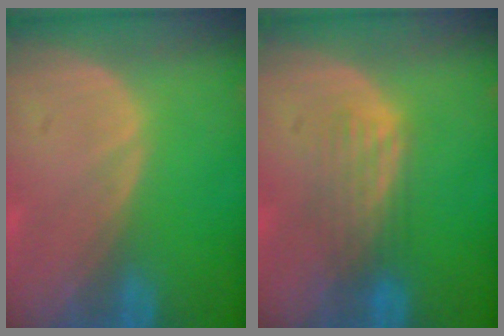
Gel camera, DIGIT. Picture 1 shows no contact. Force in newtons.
{"total": 4.2, "press": 3.6, "slide": 2.2}